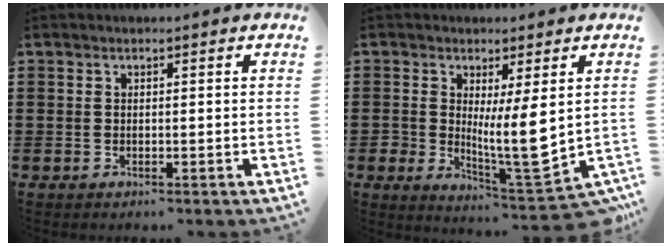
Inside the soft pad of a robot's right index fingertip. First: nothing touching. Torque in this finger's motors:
{"motor_torque": [2.14, 0.00, 0.42, 0.16]}